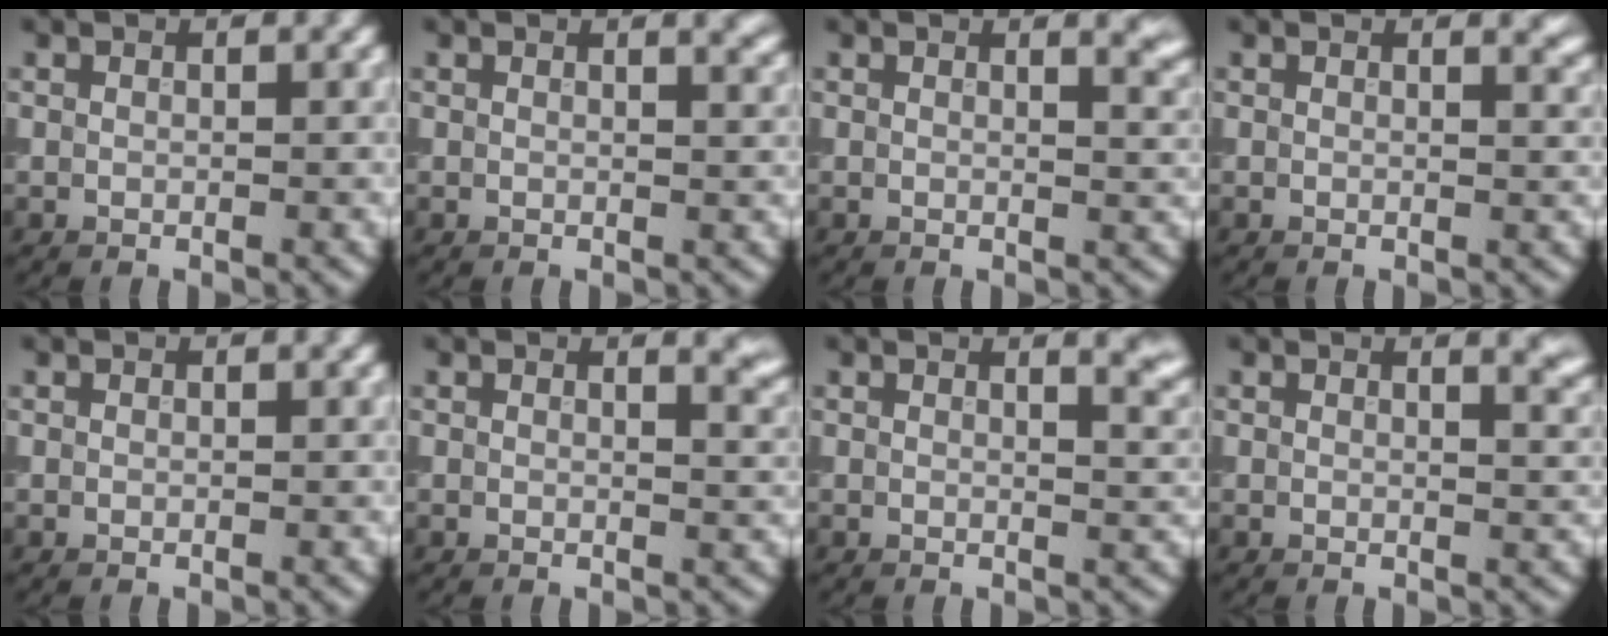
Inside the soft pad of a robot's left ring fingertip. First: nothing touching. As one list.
[{"total": 2.5, "force": [1.6, 1.1, 1.6], "torque": [0.001, 0.005, 0.011]}, {"total": 3.4, "force": [2.0, 1.5, 2.4], "torque": [-0.003, 0.008, 0.016]}, {"total": 2.0, "force": [1.4, 0.7, 1.1], "torque": [-0.001, 0.000, 0.014]}, {"total": 0.0}, {"total": 3.1, "force": [1.9, 1.3, 2.1], "torque": [-0.003, 0.006, 0.019]}, {"total": 4.1, "force": [2.2, 1.7, 3.0], "torque": [-0.008, 0.010, 0.019]}, {"total": 3.4, "force": [2.0, 1.5, 2.4], "torque": [-0.001, 0.008, 0.016]}]